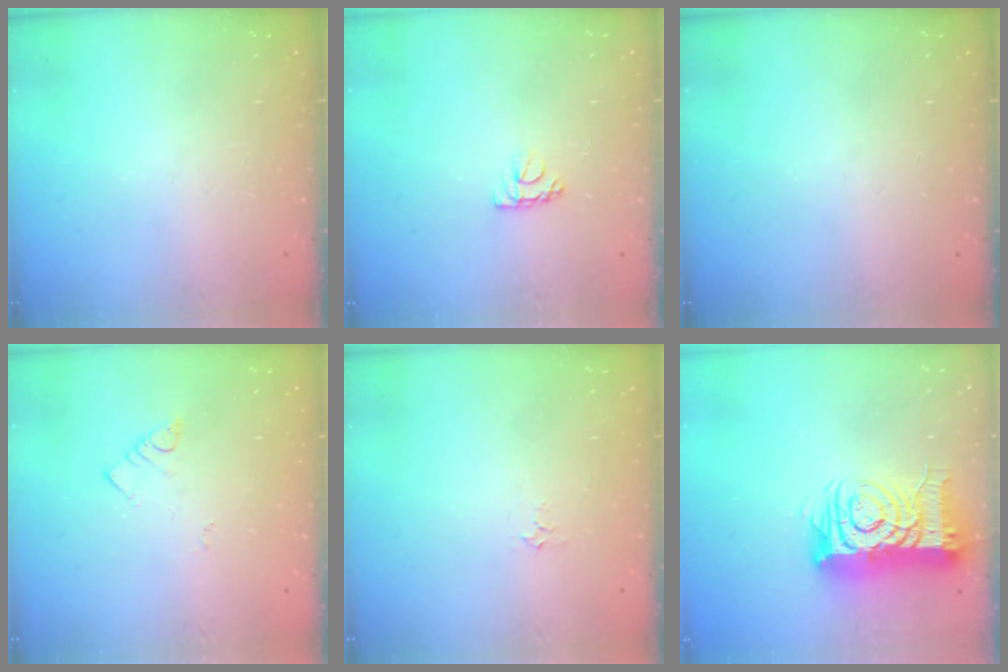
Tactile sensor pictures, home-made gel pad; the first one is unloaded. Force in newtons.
{"total": 4.9, "press": 4.9, "slide": 0.3}
{"total": 0.0}
{"total": 2.7, "press": 2.7, "slide": 0.6}
{"total": 3.2, "press": 3.1, "slide": 0.5}
{"total": 14.6, "press": 14.5, "slide": 1.7}